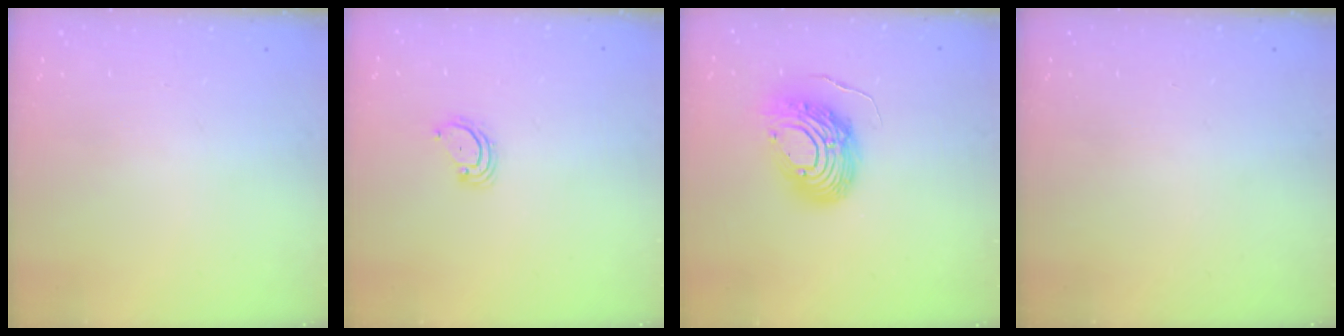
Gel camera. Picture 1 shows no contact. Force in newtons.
{"total": 2.8, "press": 2.8, "slide": 0.3}
{"total": 13.4, "press": 13.4, "slide": 1.3}
{"total": 0.0}